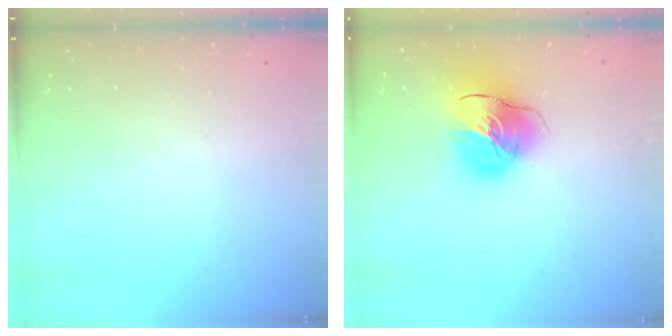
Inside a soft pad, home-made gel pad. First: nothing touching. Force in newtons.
{"total": 16.5, "press": 16.4, "slide": 2.3}